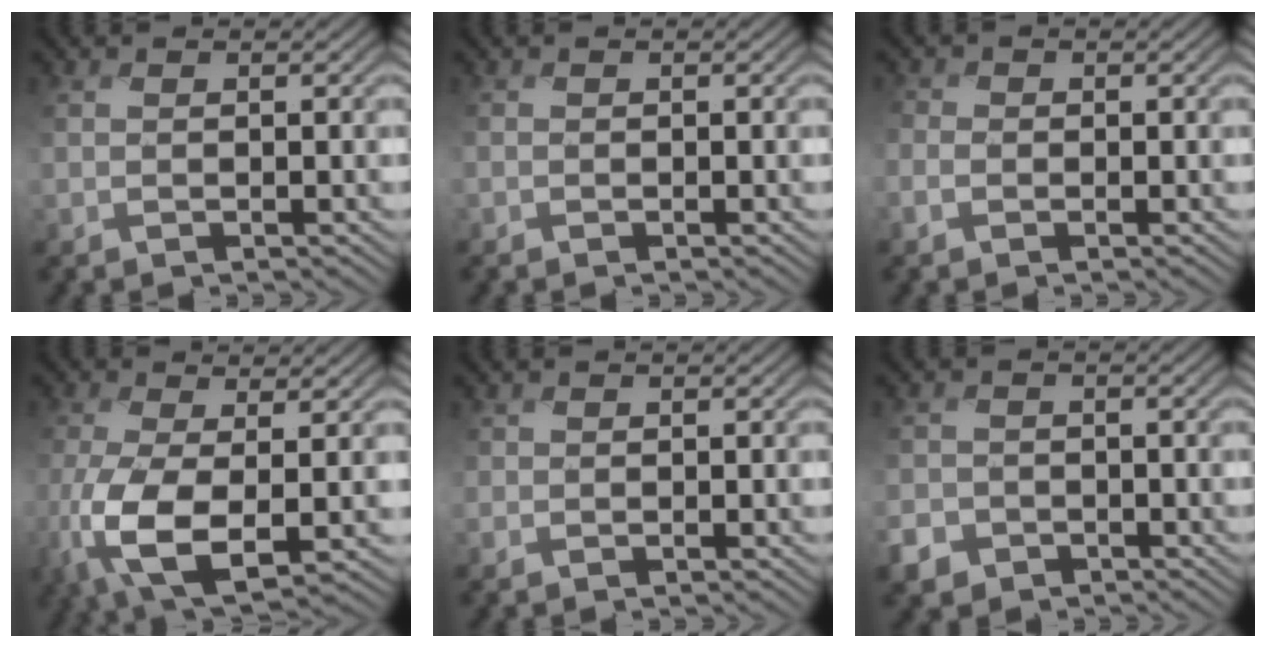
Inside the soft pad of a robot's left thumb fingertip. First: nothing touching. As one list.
[{"total": 0.6, "force": [-0.4, 0.4, -0.1], "torque": [0.000, -0.005, -0.011]}, {"total": 1.9, "force": [-0.9, 1.6, 0.6], "torque": [-0.016, -0.001, -0.025]}, {"total": 10.1, "force": [-2.5, 4.3, 8.8], "torque": [-0.211, -0.026, -0.045]}, {"total": 0.9, "force": [0.0, 0.9, 0.0], "torque": [0.000, -0.002, -0.003]}, {"total": 3.6, "force": [-2.1, 2.7, 1.0], "torque": [-0.030, -0.008, -0.050]}]